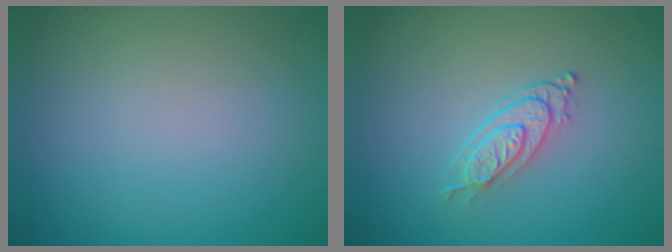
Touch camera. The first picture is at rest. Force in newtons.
{"total": 2.7, "press": 2.1, "slide": 1.7}